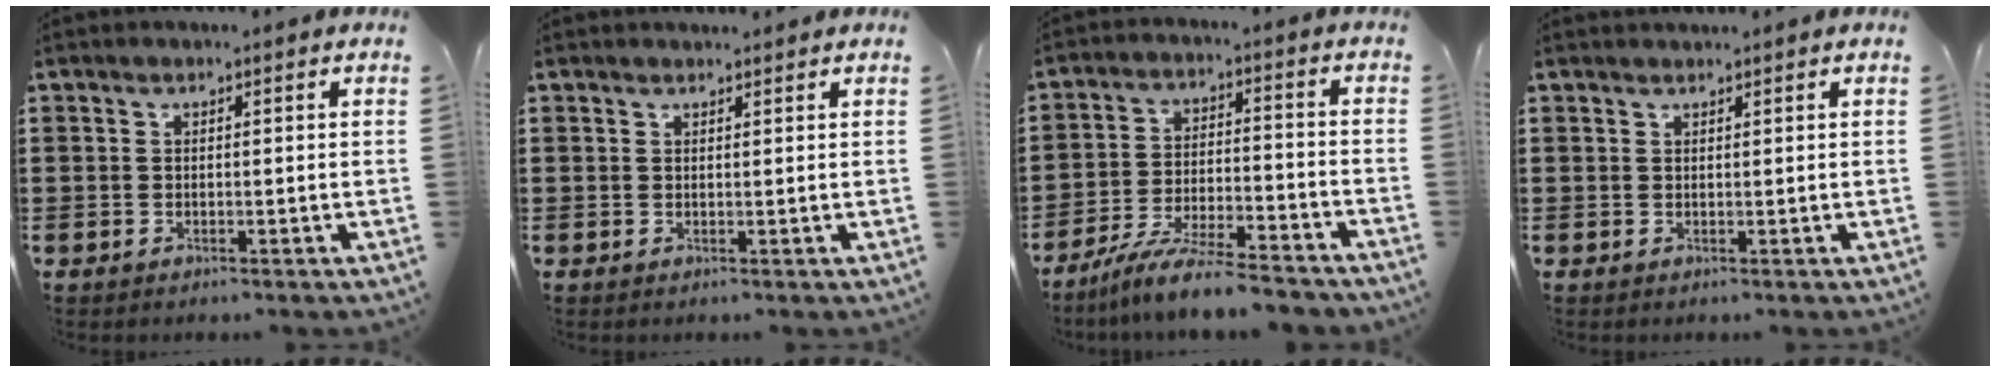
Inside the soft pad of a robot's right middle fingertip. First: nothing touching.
{"total": 0.0}
{"total": 8.4, "force": [-7.7, 0.2, 3.3], "torque": [-0.067, 0.003, -0.151]}
{"total": 0.7, "force": [0.7, -0.1, 0.0], "torque": [0.000, -0.002, 0.014]}